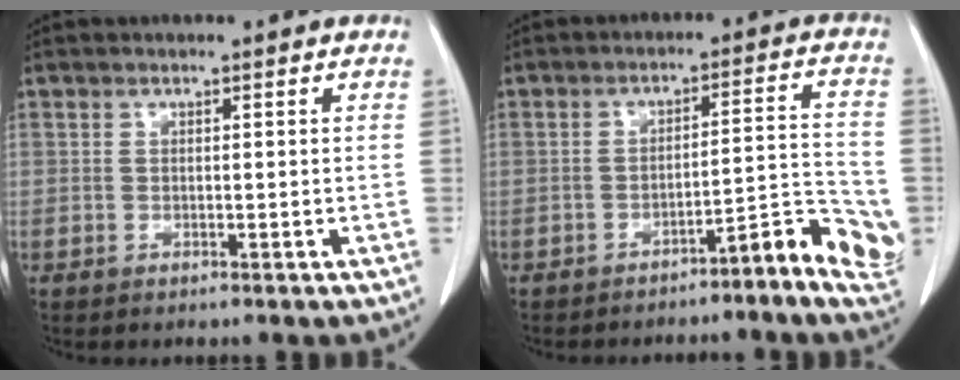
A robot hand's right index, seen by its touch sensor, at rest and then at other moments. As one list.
[{"total": 7.9, "force": [-4.2, 0.8, 6.7], "torque": [-0.065, 0.016, -0.058]}]